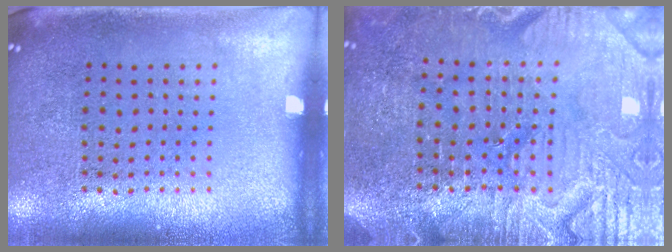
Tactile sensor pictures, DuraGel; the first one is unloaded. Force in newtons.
{"total": 4.0, "press": 3.8, "slide": 1.3}